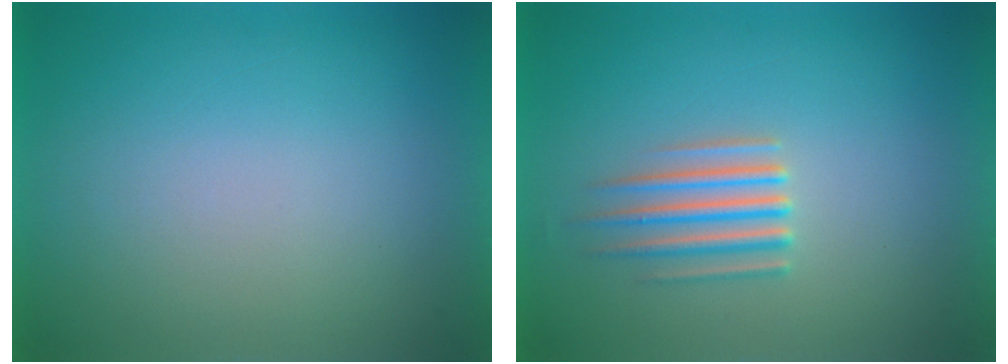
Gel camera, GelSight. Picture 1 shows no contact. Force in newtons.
{"total": 2.9}